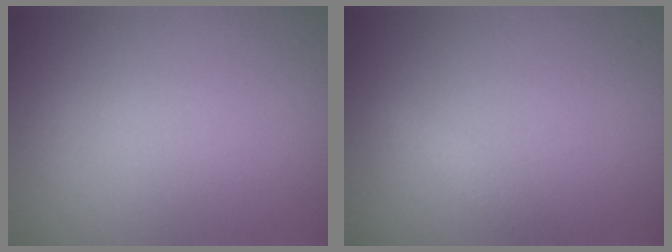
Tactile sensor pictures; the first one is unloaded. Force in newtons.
{"total": 1.2, "press": 1.2, "slide": 0.0}